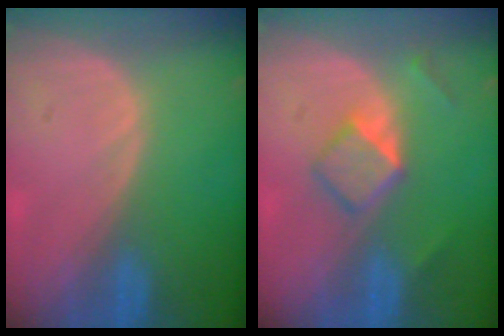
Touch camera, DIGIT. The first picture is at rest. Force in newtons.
{"total": 5.1, "press": 4.5, "slide": 2.3}